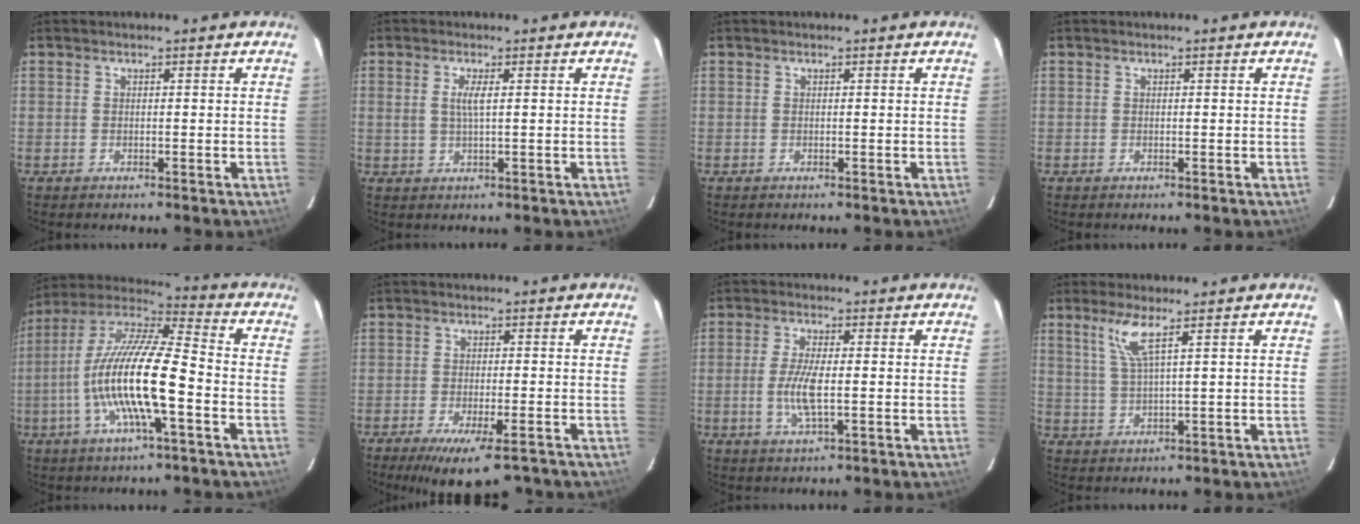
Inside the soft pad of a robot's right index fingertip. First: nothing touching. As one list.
[{"total": 2.5, "force": [0.6, 0.3, 2.5], "torque": [-0.049, 0.000, 0.011]}, {"total": 0.0}, {"total": 0.0}, {"total": 18.2, "force": [-4.8, 3.2, 17.2], "torque": [-0.325, -0.011, -0.100]}, {"total": 10.4, "force": [-7.5, 2.7, 6.6], "torque": [-0.130, -0.029, -0.116]}, {"total": 6.3, "force": [-0.9, 1.5, 6.0], "torque": [-0.120, -0.005, -0.018]}, {"total": 4.8, "force": [2.6, -0.2, 4.1], "torque": [-0.085, -0.004, 0.058]}]